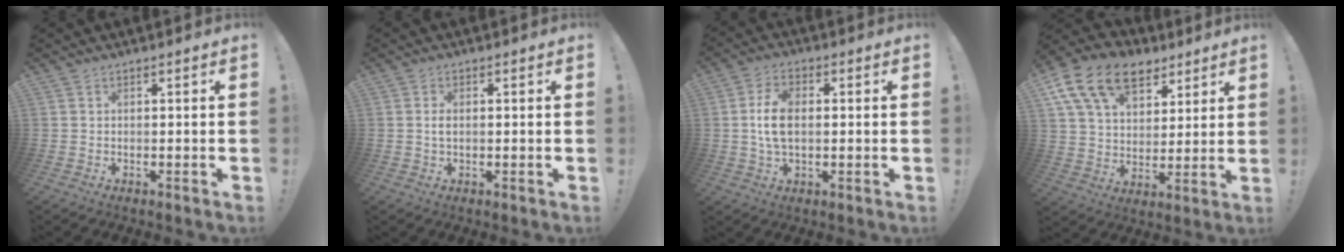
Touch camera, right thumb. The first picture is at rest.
{"total": 1.7, "force": [0.0, 0.8, 1.4], "torque": [-0.022, 0.000, -0.001]}
{"total": 8.6, "force": [0.3, 5.1, 6.8], "torque": [-0.118, -0.001, 0.004]}
{"total": 18.4, "force": [10.1, 11.7, 10.0], "torque": [-0.164, -0.049, 0.186]}